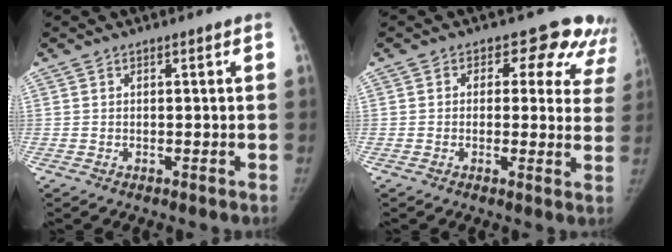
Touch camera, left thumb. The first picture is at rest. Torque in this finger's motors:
{"motor_torque": [-0.44, 0.13, 0.37, 0.40, 0.00]}